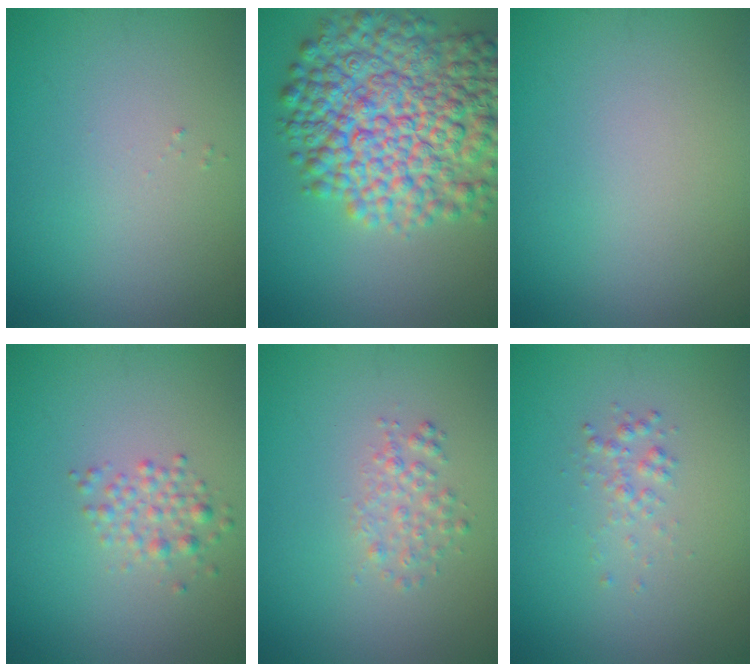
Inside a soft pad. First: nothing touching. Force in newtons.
{"total": 11.6, "press": 11.6, "slide": 0.4}
{"total": 0.0}
{"total": 1.9, "press": 1.9, "slide": 0.1}
{"total": 1.6, "press": 1.6, "slide": 0.1}
{"total": 1.1, "press": 1.1, "slide": 0.1}